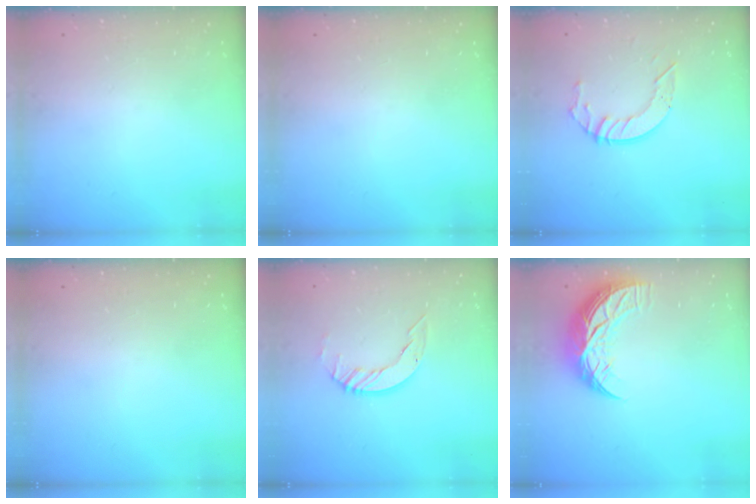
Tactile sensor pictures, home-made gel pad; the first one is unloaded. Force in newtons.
{"total": 0.0}
{"total": 6.7, "press": 6.7, "slide": 0.3}
{"total": 0.0}
{"total": 6.3, "press": 6.3, "slide": 0.2}
{"total": 11.2, "press": 11.1, "slide": 0.9}